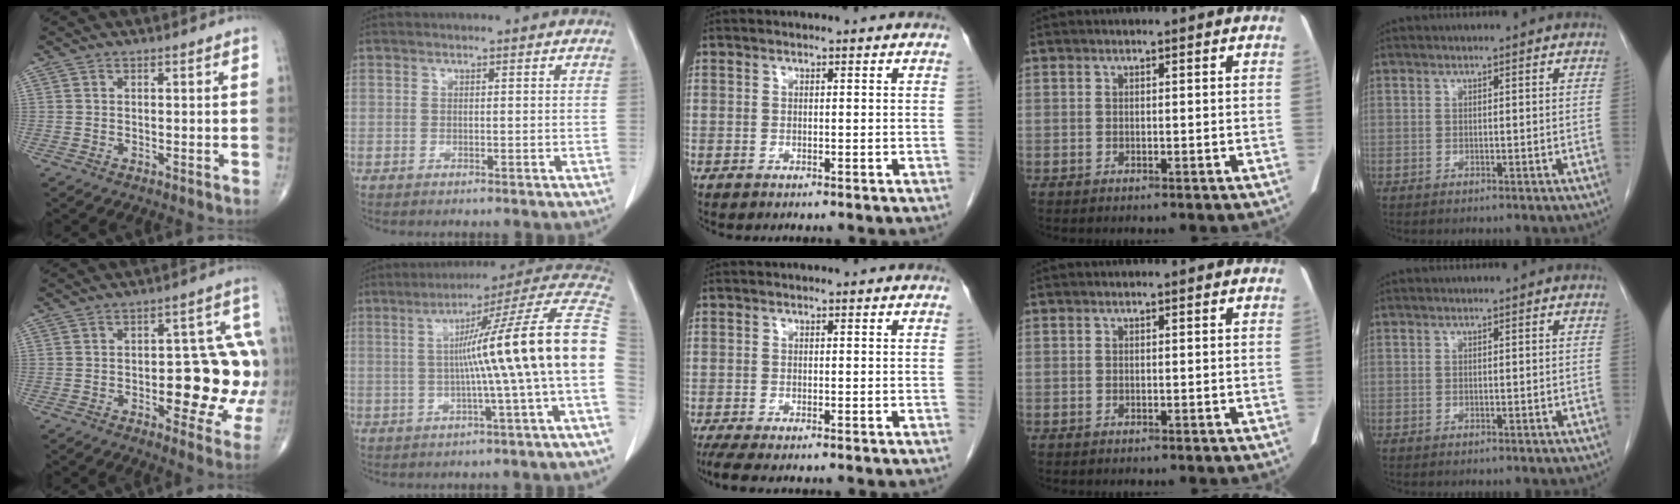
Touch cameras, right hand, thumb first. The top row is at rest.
{"thumb": {"total": 17.1, "force": [-1.5, 7.0, 15.5], "torque": [-0.171, 0.019, -0.011]}, "index": {"total": 17.6, "force": [-0.5, -1.6, 17.6], "torque": [-0.229, 0.035, -0.016]}, "middle": {"total": 3.1, "force": [-2.2, 0.5, 2.1], "torque": [-0.043, -0.011, -0.041]}}